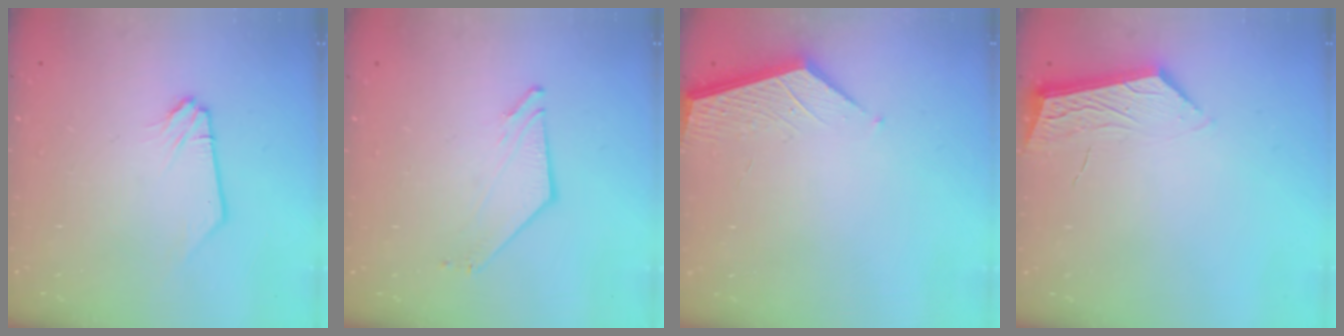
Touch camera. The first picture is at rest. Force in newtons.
{"total": 3.5, "press": 3.5, "slide": 0.2}
{"total": 2.2, "press": 2.2, "slide": 0.2}
{"total": 4.8, "press": 4.8, "slide": 0.5}